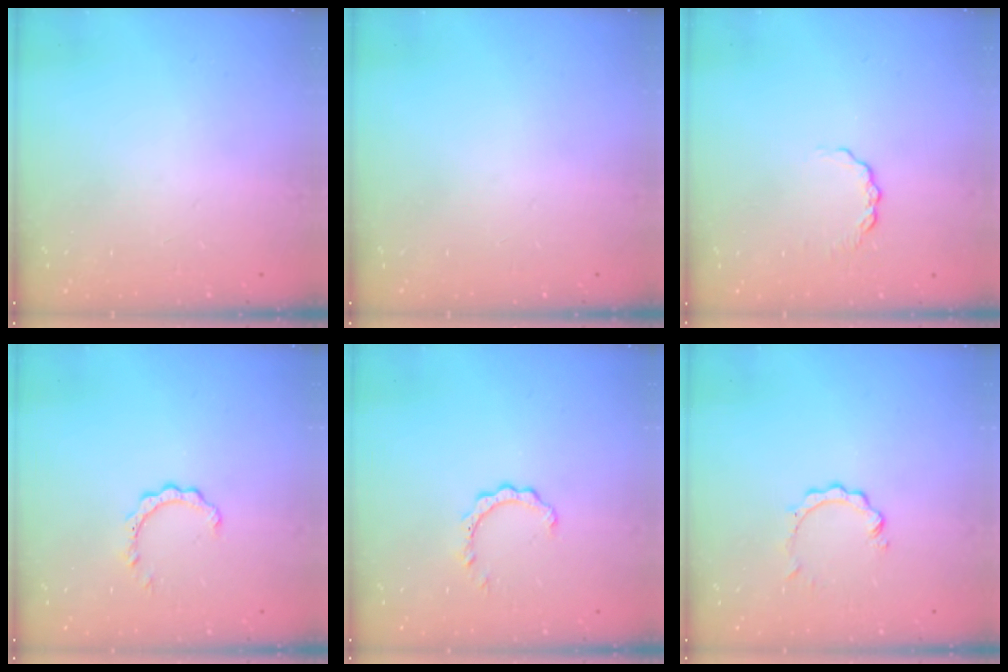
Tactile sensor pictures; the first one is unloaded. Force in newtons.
{"total": 0.0}
{"total": 3.8, "press": 3.8, "slide": 0.5}
{"total": 2.4, "press": 2.4, "slide": 0.3}
{"total": 2.4, "press": 2.4, "slide": 0.3}
{"total": 2.0, "press": 2.0, "slide": 0.2}